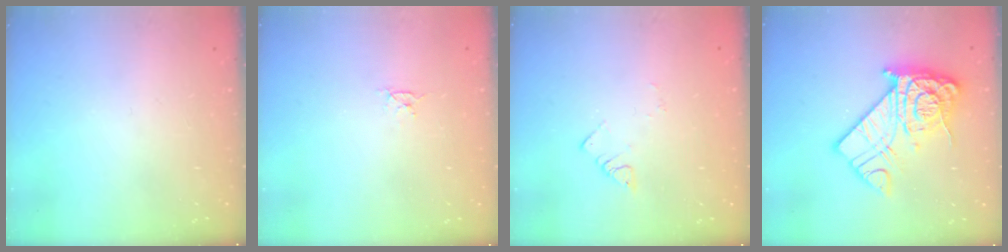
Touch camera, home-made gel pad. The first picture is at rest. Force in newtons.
{"total": 2.8, "press": 2.8, "slide": 0.4}
{"total": 2.6, "press": 2.6, "slide": 0.3}
{"total": 14.7, "press": 14.6, "slide": 1.5}